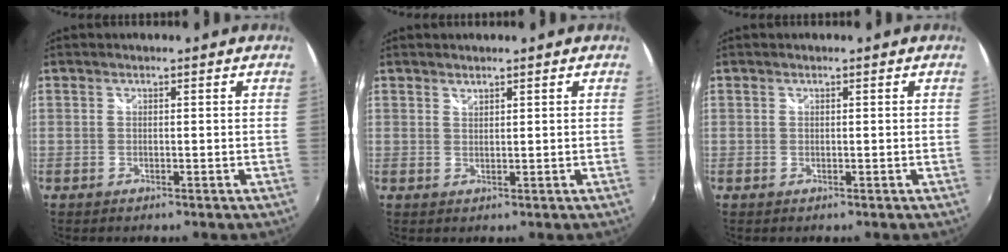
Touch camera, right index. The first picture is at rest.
{"total": 1.0, "force": [0.9, 0.2, 0.2], "torque": [-0.003, 0.001, 0.016]}
{"total": 0.0}